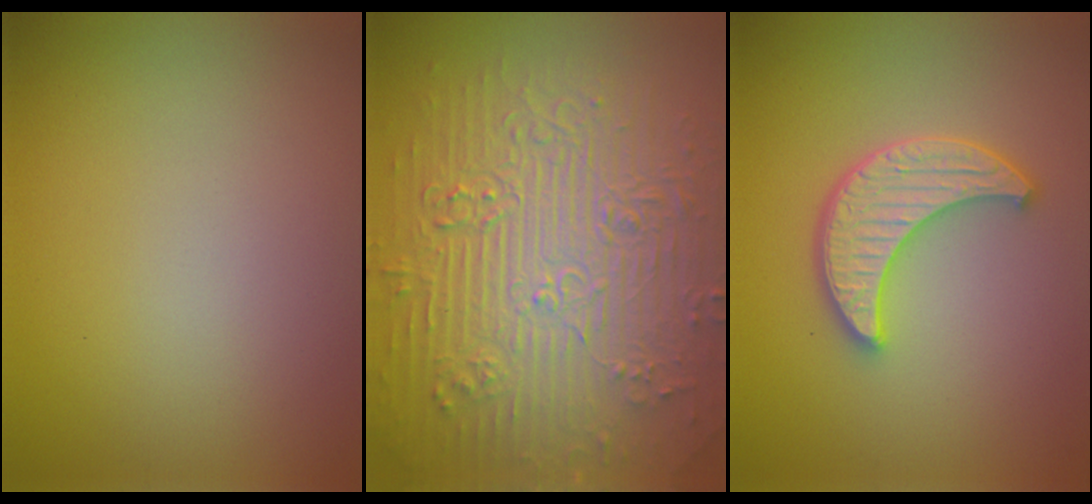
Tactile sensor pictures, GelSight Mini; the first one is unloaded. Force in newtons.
{"total": 11.3, "press": 7.5, "slide": 8.4}
{"total": 4.6, "press": 4.0, "slide": 2.3}